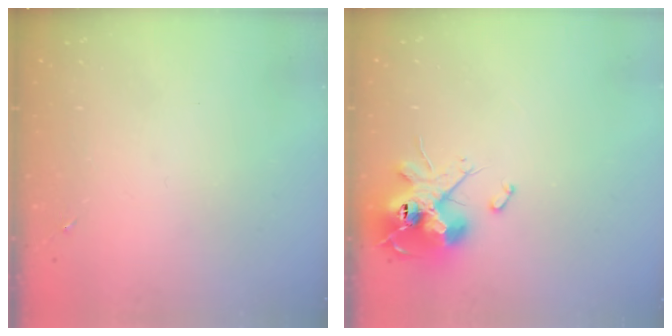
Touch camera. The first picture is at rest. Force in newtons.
{"total": 13.9, "press": 13.8, "slide": 1.3}